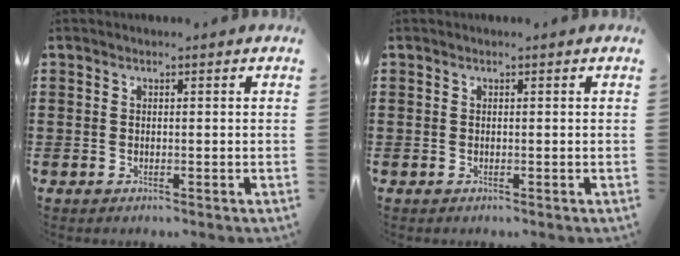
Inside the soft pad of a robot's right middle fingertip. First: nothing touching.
{"total": 0.0}